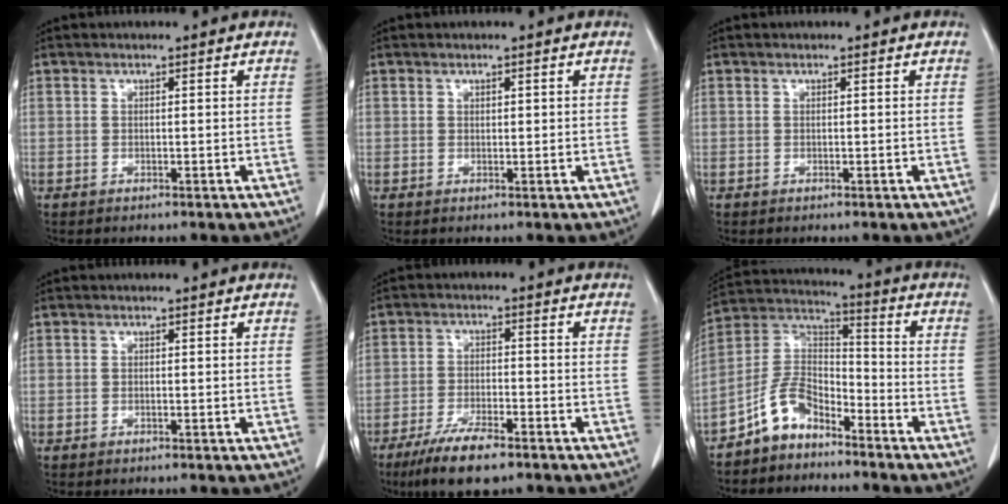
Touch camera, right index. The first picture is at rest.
{"total": 0.6, "force": [0.3, 0.3, 0.4], "torque": [-0.005, -0.001, 0.005]}
{"total": 0.0}
{"total": 0.0}
{"total": 8.5, "force": [-6.0, 1.9, 5.8], "torque": [-0.106, -0.015, -0.103]}
{"total": 8.6, "force": [-6.2, 4.5, 3.8], "torque": [-0.081, 0.030, -0.125]}